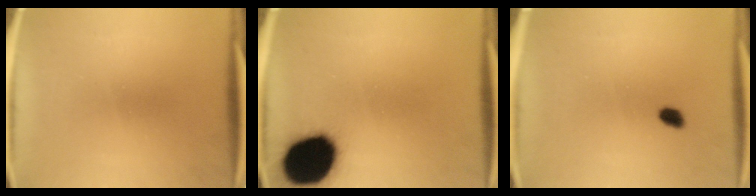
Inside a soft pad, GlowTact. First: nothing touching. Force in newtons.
{"total": 19.9}
{"total": 1.4}